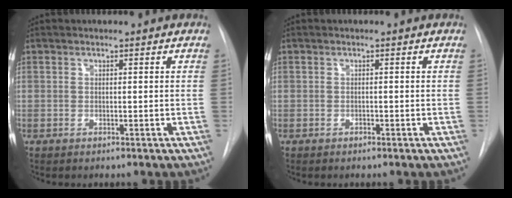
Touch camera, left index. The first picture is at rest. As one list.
[{"total": 0.0}]